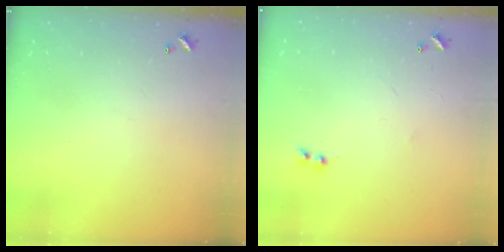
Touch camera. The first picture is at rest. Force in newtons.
{"total": 2.0, "press": 2.0, "slide": 0.5}